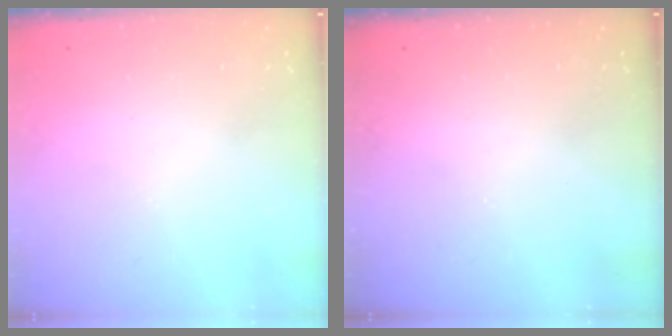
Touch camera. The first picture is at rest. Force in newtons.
{"total": 0.0}